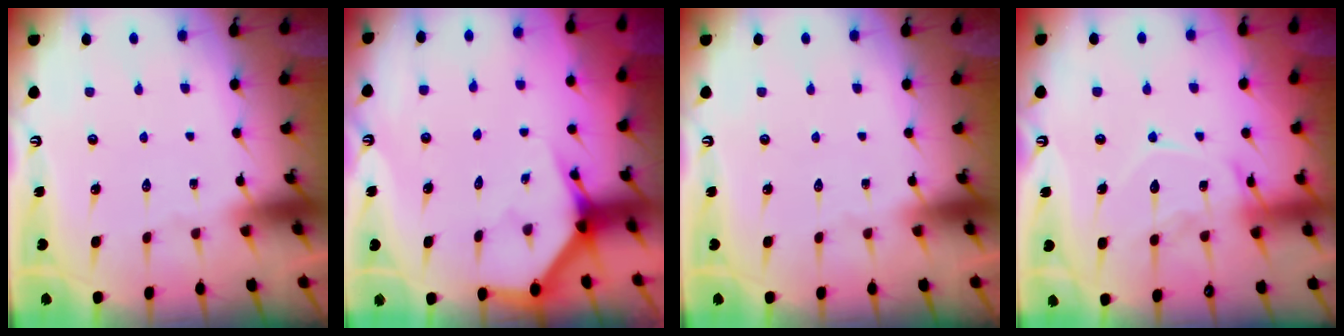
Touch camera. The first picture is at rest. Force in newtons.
{"total": 3.9, "press": 3.9, "slide": 0.3}
{"total": 0.0}
{"total": 14.0, "press": 13.9, "slide": 1.0}